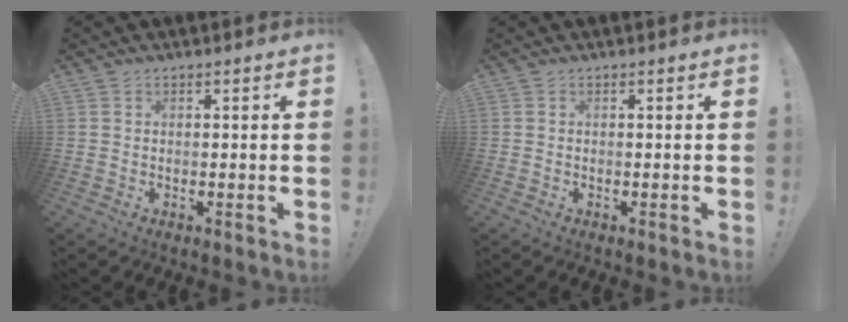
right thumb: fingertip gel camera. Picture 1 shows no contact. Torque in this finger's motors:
{"motor_torque": [-0.18, -0.02, -0.16, 0.01, 0.06]}